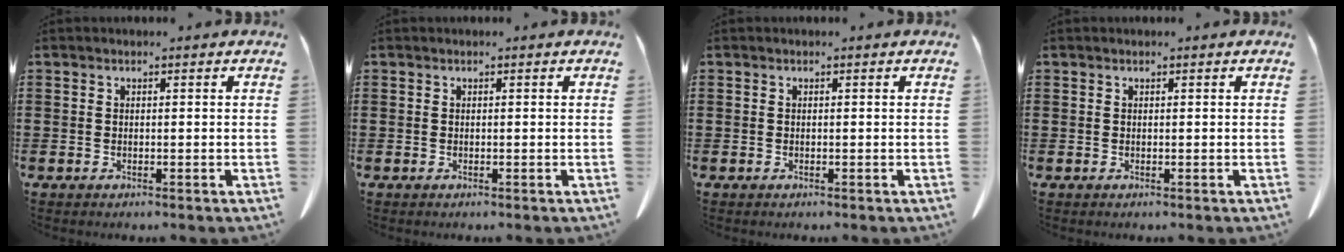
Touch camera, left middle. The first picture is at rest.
{"total": 0.0}
{"total": 0.0}
{"total": 0.0}